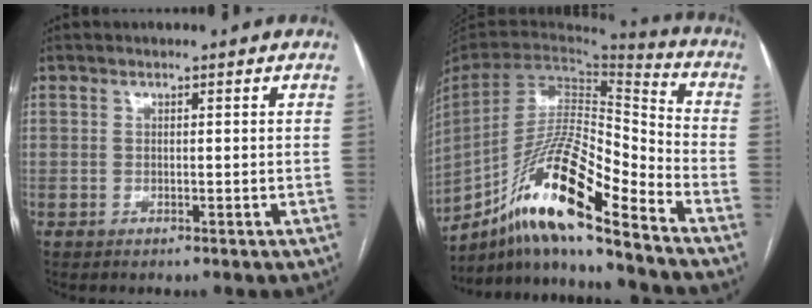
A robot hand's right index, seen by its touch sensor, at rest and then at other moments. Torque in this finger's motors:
{"motor_torque": [0.41, -0.38, 0.39, 0.10]}